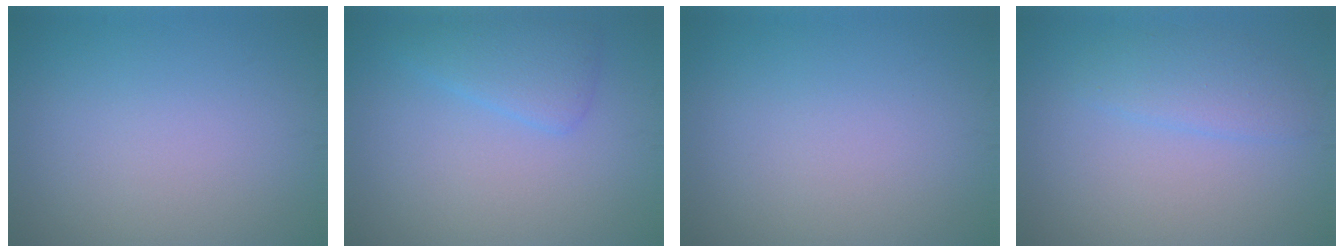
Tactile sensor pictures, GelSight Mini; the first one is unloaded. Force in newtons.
{"total": 2.7, "press": 2.6, "slide": 0.3}
{"total": 0.0}
{"total": 2.3, "press": 2.3, "slide": 0.0}